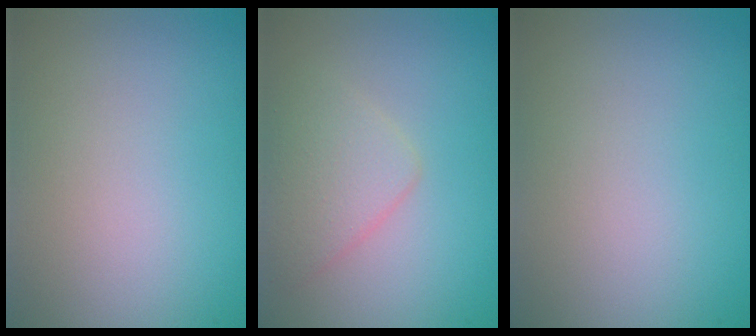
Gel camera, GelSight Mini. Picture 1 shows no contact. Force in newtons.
{"total": 2.7, "press": 2.7, "slide": 0.2}
{"total": 0.0}